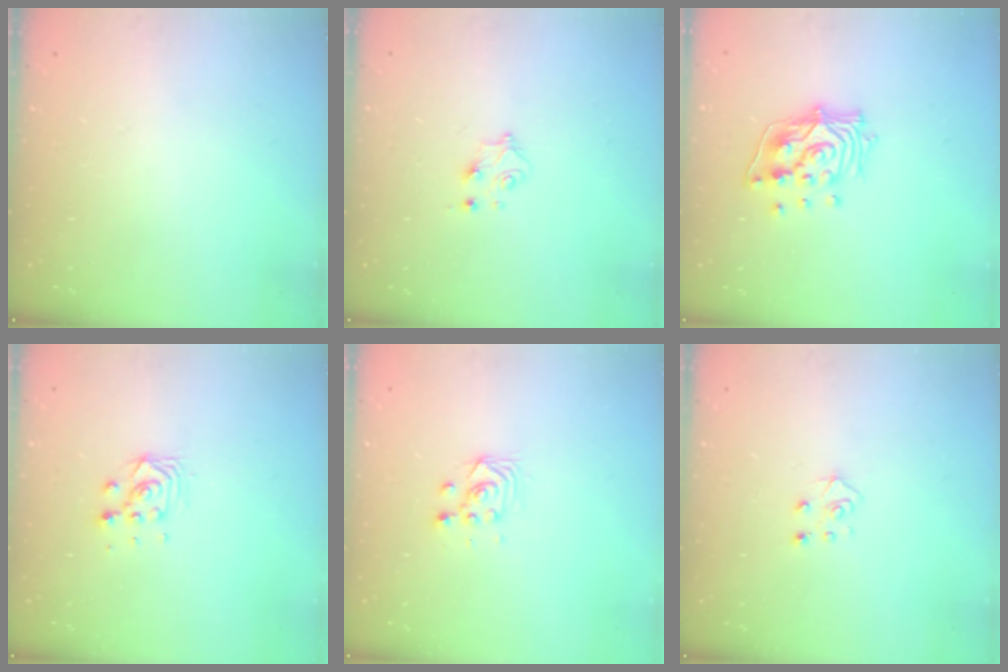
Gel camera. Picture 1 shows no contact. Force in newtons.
{"total": 4.4, "press": 4.4, "slide": 0.5}
{"total": 12.9, "press": 12.8, "slide": 1.8}
{"total": 7.3, "press": 7.3, "slide": 0.4}
{"total": 3.7, "press": 3.4, "slide": 1.4}
{"total": 5.4, "press": 5.3, "slide": 0.4}